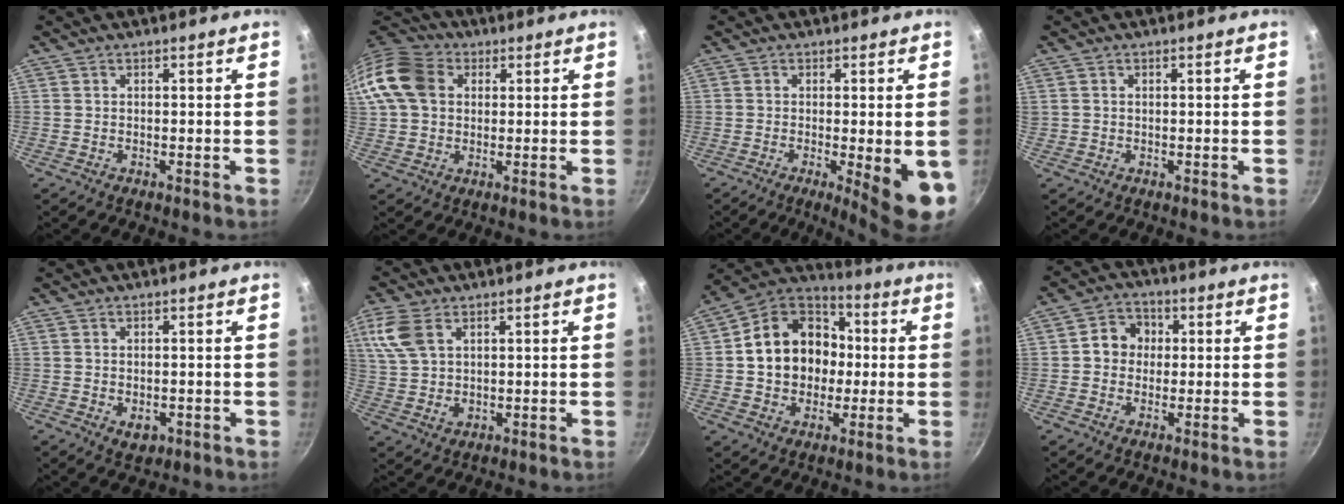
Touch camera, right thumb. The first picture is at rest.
{"total": 13.2, "force": [3.0, 10.3, 7.7], "torque": [-0.138, 0.017, 0.040]}
{"total": 9.9, "force": [-2.4, 2.2, 9.4], "torque": [-0.111, -0.011, -0.024]}
{"total": 0.5, "force": [0.1, 0.5, 0.1], "torque": [-0.001, 0.003, 0.003]}
{"total": 3.0, "force": [-0.7, 2.1, 2.0], "torque": [-0.028, -0.005, -0.006]}
{"total": 8.8, "force": [3.6, 5.6, 5.8], "torque": [-0.120, -0.002, 0.077]}
{"total": 17.3, "force": [0.4, 14.3, 9.8], "torque": [-0.132, 0.034, -0.002]}
{"total": 6.5, "force": [0.7, 5.8, 3.0], "torque": [-0.014, 0.011, -0.002]}